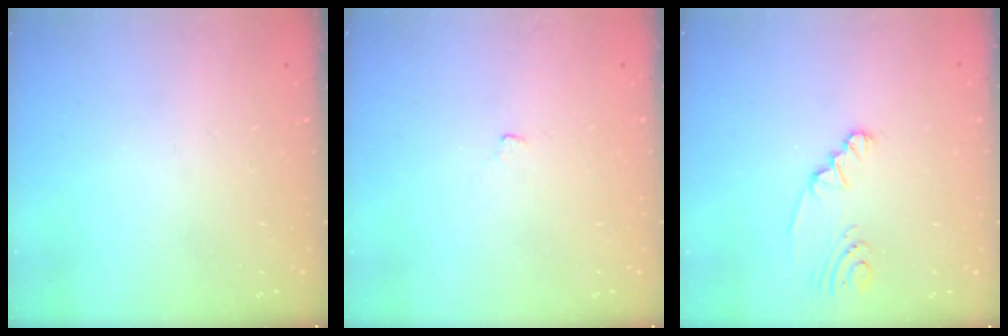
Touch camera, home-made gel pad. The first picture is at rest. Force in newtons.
{"total": 2.9, "press": 2.9, "slide": 0.4}
{"total": 2.6, "press": 2.4, "slide": 0.9}